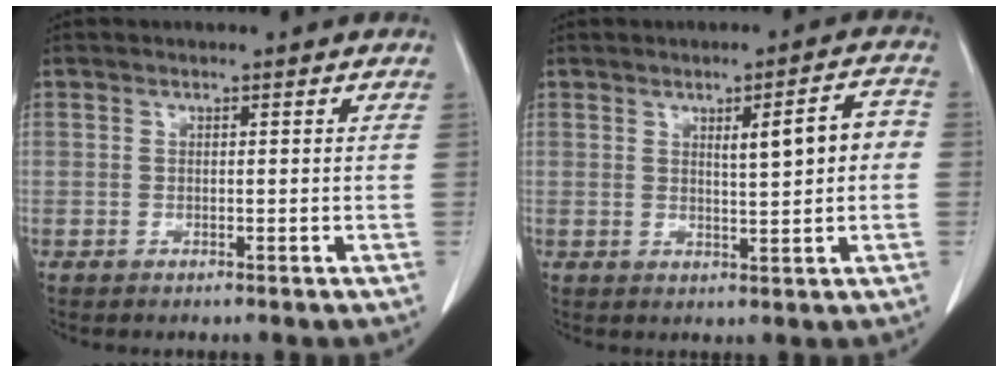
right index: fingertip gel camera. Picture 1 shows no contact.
{"total": 6.1, "force": [0.7, 1.0, 6.0], "torque": [-0.086, 0.016, 0.013]}